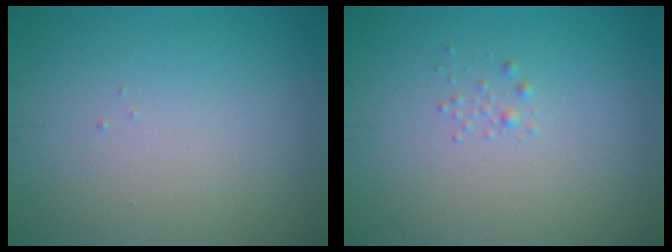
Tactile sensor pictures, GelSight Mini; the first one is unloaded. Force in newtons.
{"total": 0.6, "press": 0.6, "slide": 0.0}